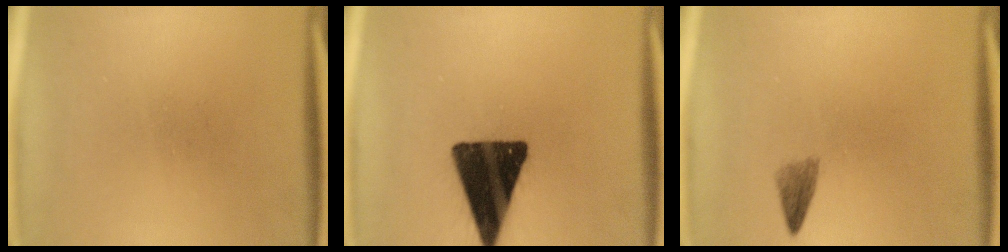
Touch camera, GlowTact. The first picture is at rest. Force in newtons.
{"total": 17.2}
{"total": 1.7}